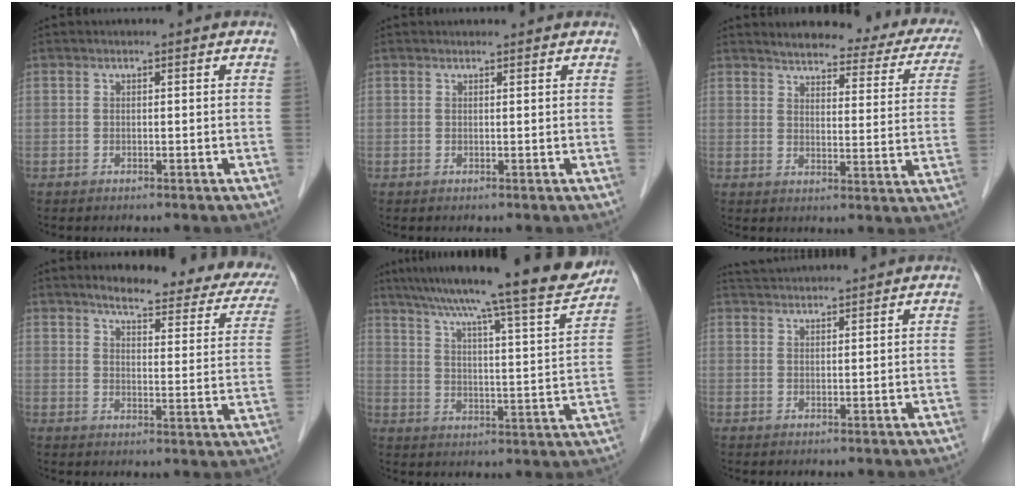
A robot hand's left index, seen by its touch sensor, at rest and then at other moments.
{"total": 1.5, "force": [1.4, 0.3, 0.2], "torque": [-0.013, 0.012, 0.018]}
{"total": 19.4, "force": [16.8, 5.0, 8.2], "torque": [-0.085, -0.019, 0.183]}
{"total": 18.8, "force": [15.5, 4.5, 9.6], "torque": [-0.097, -0.008, 0.172]}
{"total": 22.0, "force": [18.9, -0.1, 11.3], "torque": [-0.179, -0.020, 0.262]}
{"total": 5.8, "force": [5.6, -0.3, 1.3], "torque": [-0.026, 0.037, 0.091]}